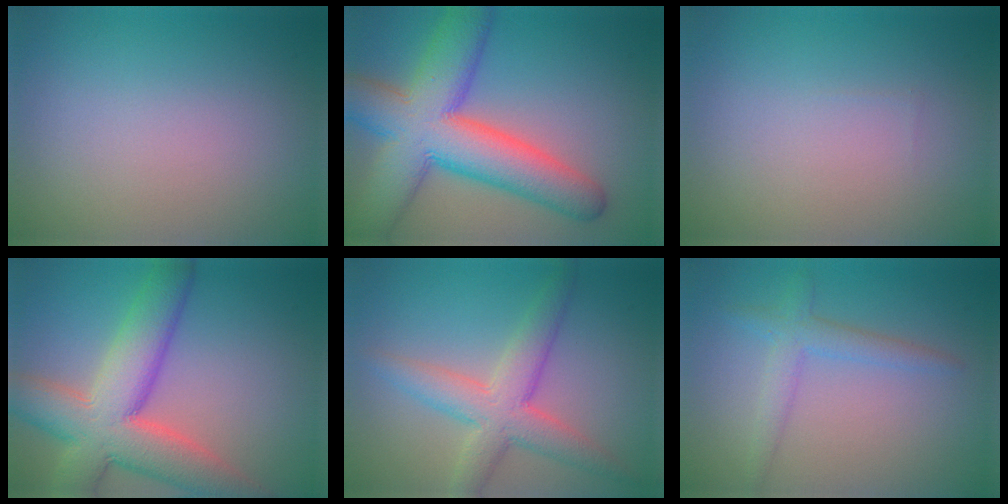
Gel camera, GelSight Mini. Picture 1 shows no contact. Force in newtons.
{"total": 11.9, "press": 11.9, "slide": 0.6}
{"total": 0.0}
{"total": 10.2, "press": 10.1, "slide": 0.8}
{"total": 5.2, "press": 5.2, "slide": 0.3}
{"total": 2.5, "press": 2.5, "slide": 0.1}